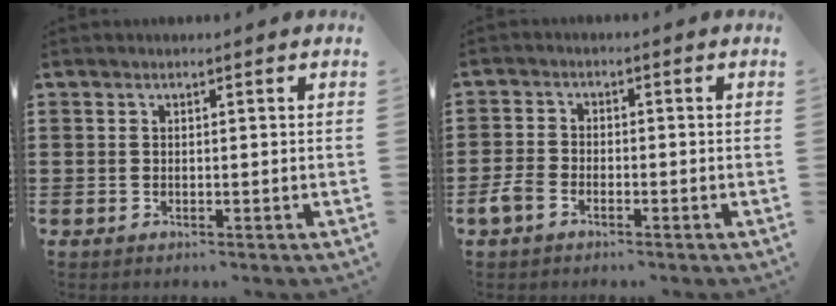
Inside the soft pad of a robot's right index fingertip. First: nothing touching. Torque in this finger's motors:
{"motor_torque": [1.08, 1.06, 0.26, 0.06]}